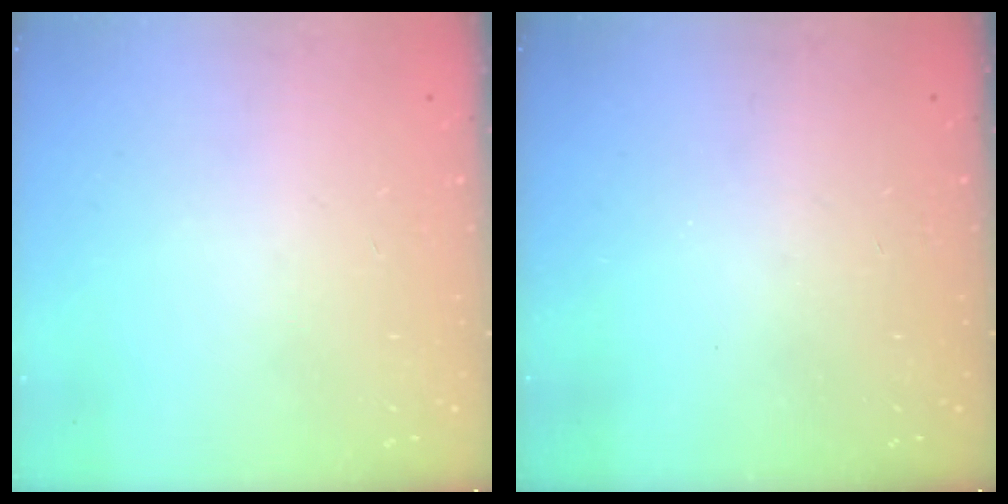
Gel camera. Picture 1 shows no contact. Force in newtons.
{"total": 0.0}